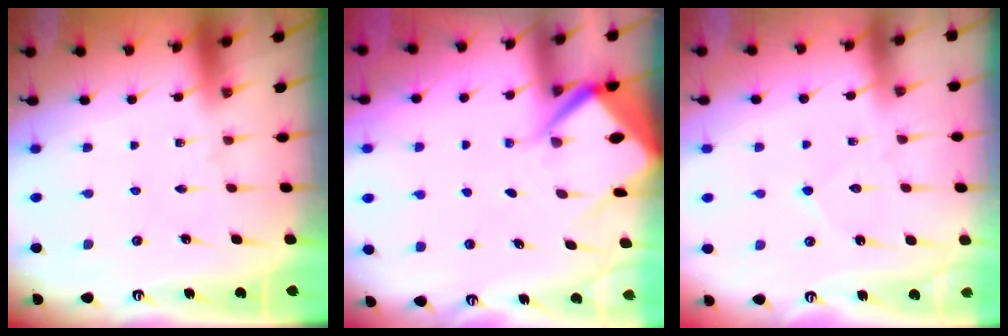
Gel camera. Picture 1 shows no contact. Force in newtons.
{"total": 7.6, "press": 7.5, "slide": 0.5}
{"total": 4.4, "press": 4.4, "slide": 0.5}